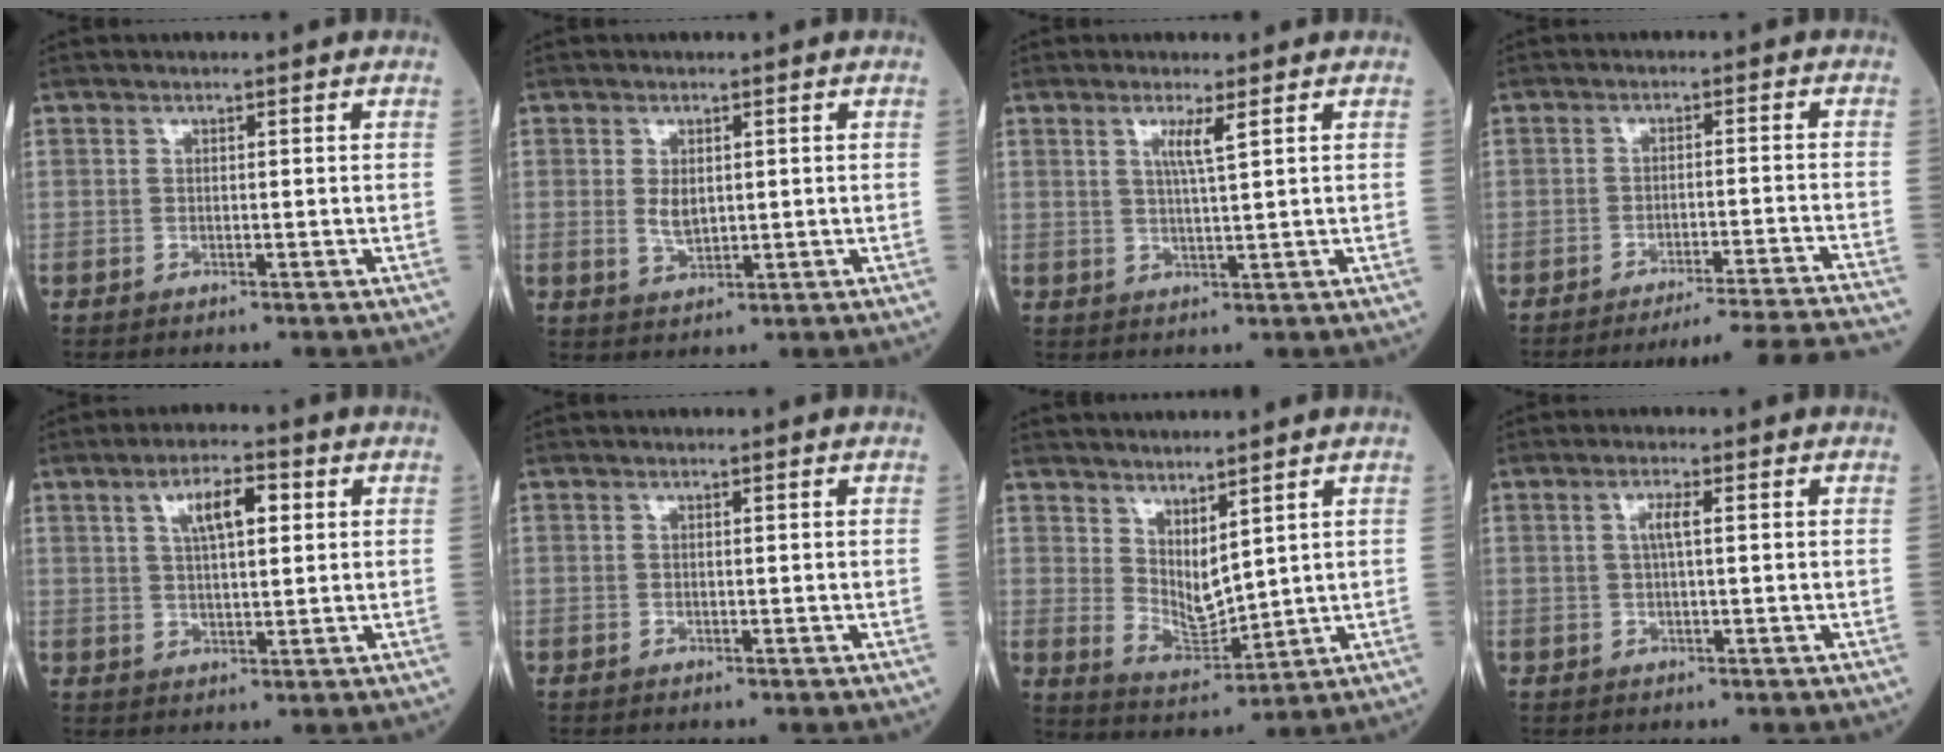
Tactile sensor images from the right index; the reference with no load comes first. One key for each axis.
{"total": 2.9, "fx": 0.4, "fy": 1.5, "fz": 2.4, "tx": -0.046, "ty": -0.005, "tz": 0.012}
{"total": 3.0, "fx": 1.3, "fy": -0.5, "fz": 2.6, "tx": -0.054, "ty": -0.004, "tz": 0.025}
{"total": 18.0, "fx": -17.1, "fy": -3.1, "fz": 4.6, "tx": -0.022, "ty": -0.036, "tz": -0.221}
{"total": 6.4, "fx": 2.3, "fy": 1.9, "fz": 5.6, "tx": -0.100, "ty": 0.011, "tz": 0.040}
{"total": 0.0}
{"total": 6.0, "fx": 3.8, "fy": 2.1, "fz": 4.2, "tx": -0.085, "ty": -0.015, "tz": 0.087}
{"total": 2.0, "fx": 0.4, "fy": 0.1, "fz": 2.0, "tx": -0.042, "ty": 0.002, "tz": 0.005}